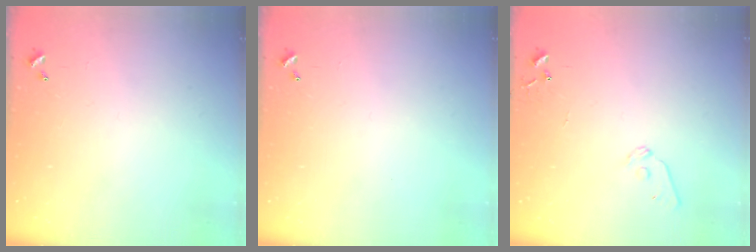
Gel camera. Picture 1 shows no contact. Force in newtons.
{"total": 0.0}
{"total": 7.2, "press": 7.2, "slide": 0.5}